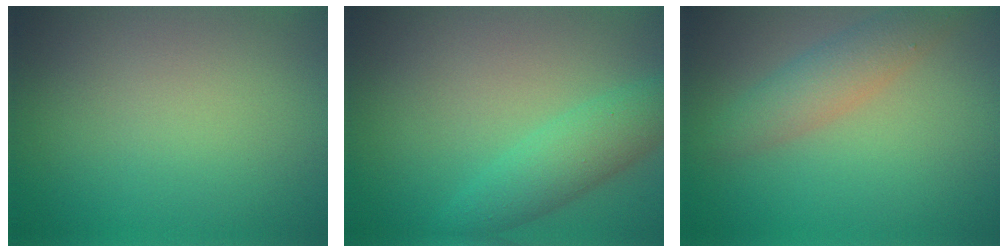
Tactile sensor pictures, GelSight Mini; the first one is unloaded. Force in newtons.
{"total": 3.5, "press": 3.5, "slide": 0.2}
{"total": 3.0, "press": 3.0, "slide": 0.1}